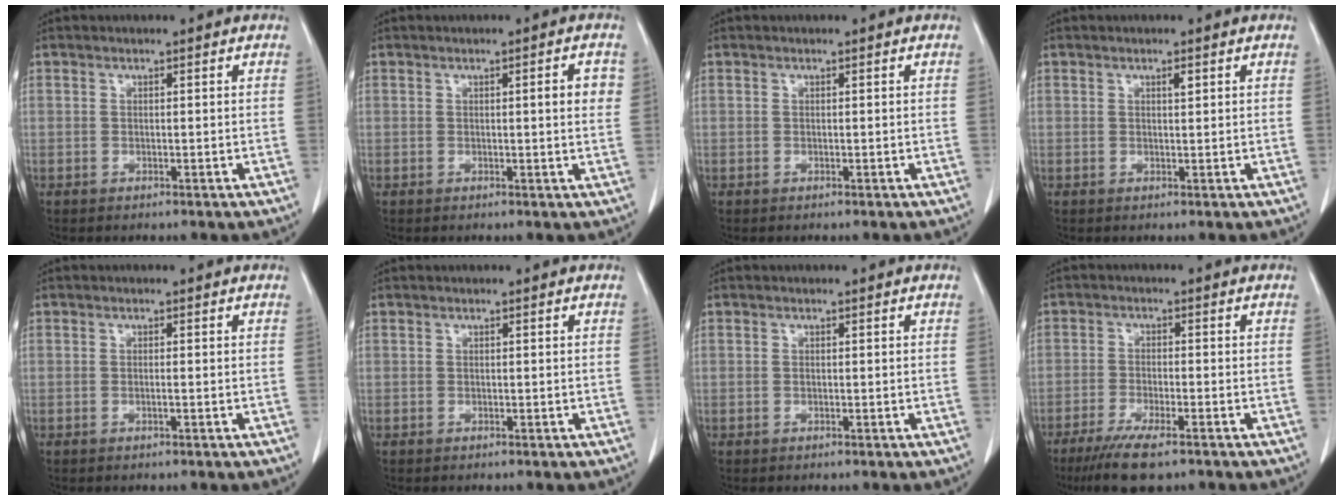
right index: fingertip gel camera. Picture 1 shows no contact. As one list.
[{"total": 2.9, "force": [0.6, 0.4, 2.8], "torque": [-0.035, 0.003, 0.006]}, {"total": 0.0}, {"total": 0.9, "force": [0.5, 0.2, 0.7], "torque": [-0.016, -0.001, 0.008]}, {"total": 0.6, "force": [-0.2, -0.2, 0.5], "torque": [-0.010, 0.000, -0.003]}, {"total": 0.0}, {"total": 0.0}, {"total": 7.6, "force": [-5.5, 1.1, 5.2], "torque": [-0.089, -0.018, -0.084]}]